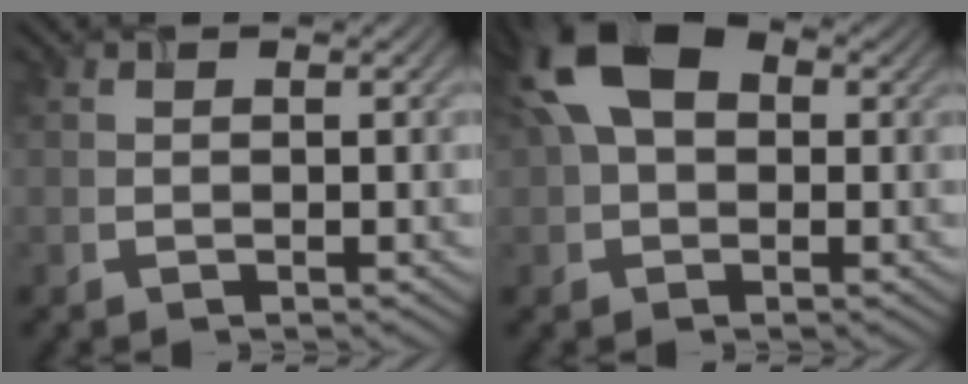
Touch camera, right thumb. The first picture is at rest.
{"total": 12.8, "force": [3.5, 8.4, 9.0], "torque": [-0.188, 0.035, 0.045]}